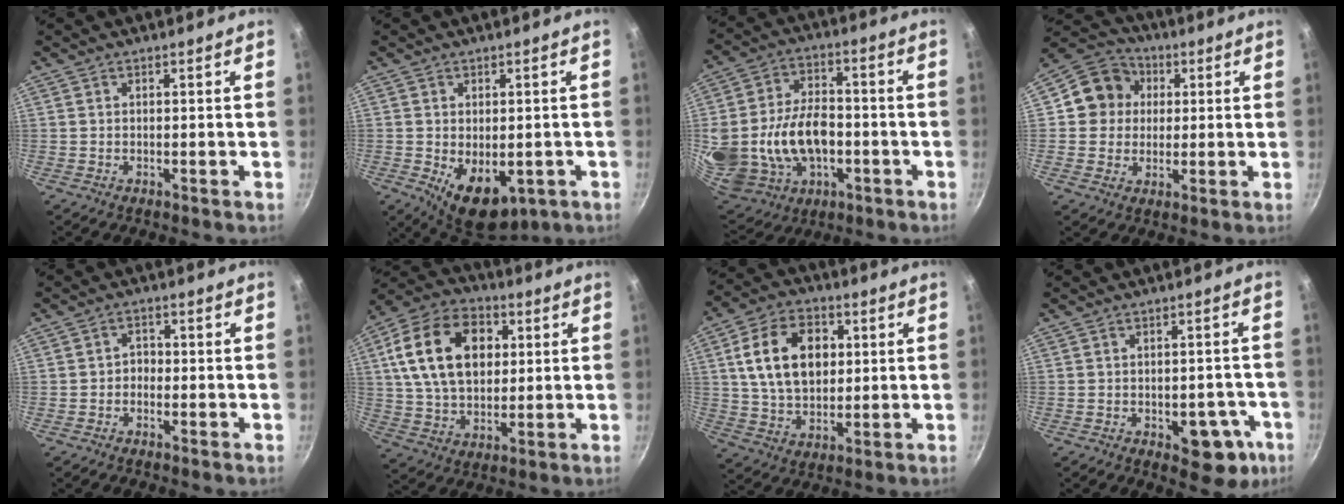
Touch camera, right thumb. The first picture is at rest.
{"total": 10.4, "force": [-2.6, 6.4, 7.7], "torque": [-0.091, -0.012, -0.018]}
{"total": 23.2, "force": [-3.2, 16.5, 16.0], "torque": [-0.332, 0.029, -0.034]}
{"total": 10.1, "force": [1.8, 9.3, 3.6], "torque": [-0.026, 0.014, 0.015]}
{"total": 2.3, "force": [-0.7, 1.9, 1.0], "torque": [0.000, 0.012, -0.015]}
{"total": 20.2, "force": [4.7, 13.8, 14.0], "torque": [-0.226, 0.009, 0.075]}
{"total": 16.0, "force": [3.3, 11.0, 11.1], "torque": [-0.170, 0.003, 0.056]}
{"total": 9.7, "force": [-3.7, 5.6, 7.1], "torque": [-0.041, 0.017, -0.042]}